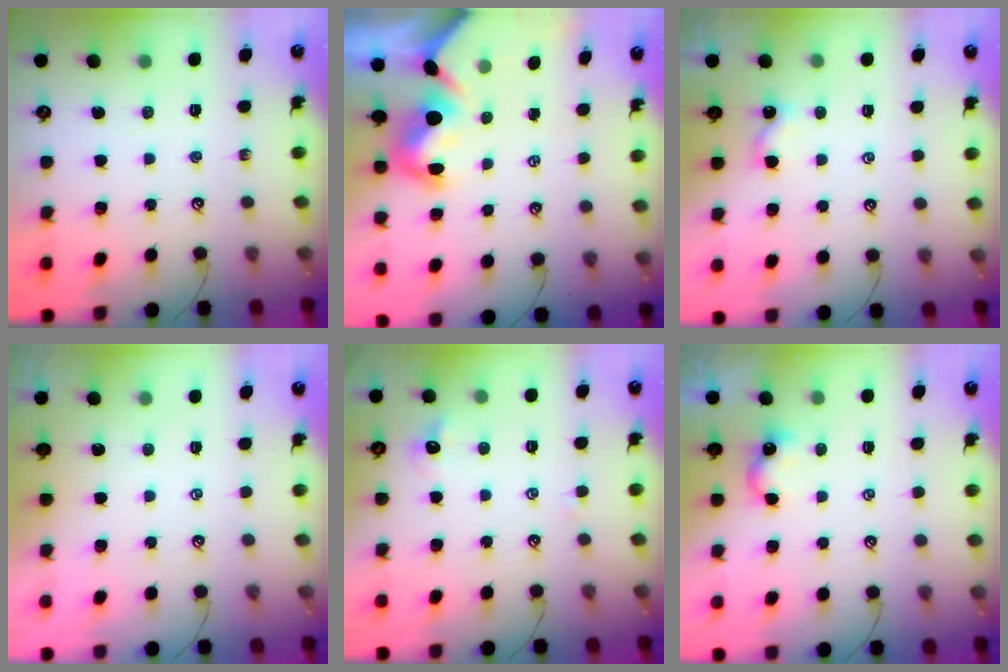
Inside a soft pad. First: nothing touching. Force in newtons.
{"total": 3.4, "press": 3.2, "slide": 1.2}
{"total": 2.0, "press": 2.0, "slide": 0.2}
{"total": 6.4, "press": 6.4, "slide": 0.3}
{"total": 0.9, "press": 0.6, "slide": 0.6}
{"total": 2.5, "press": 2.5, "slide": 0.2}